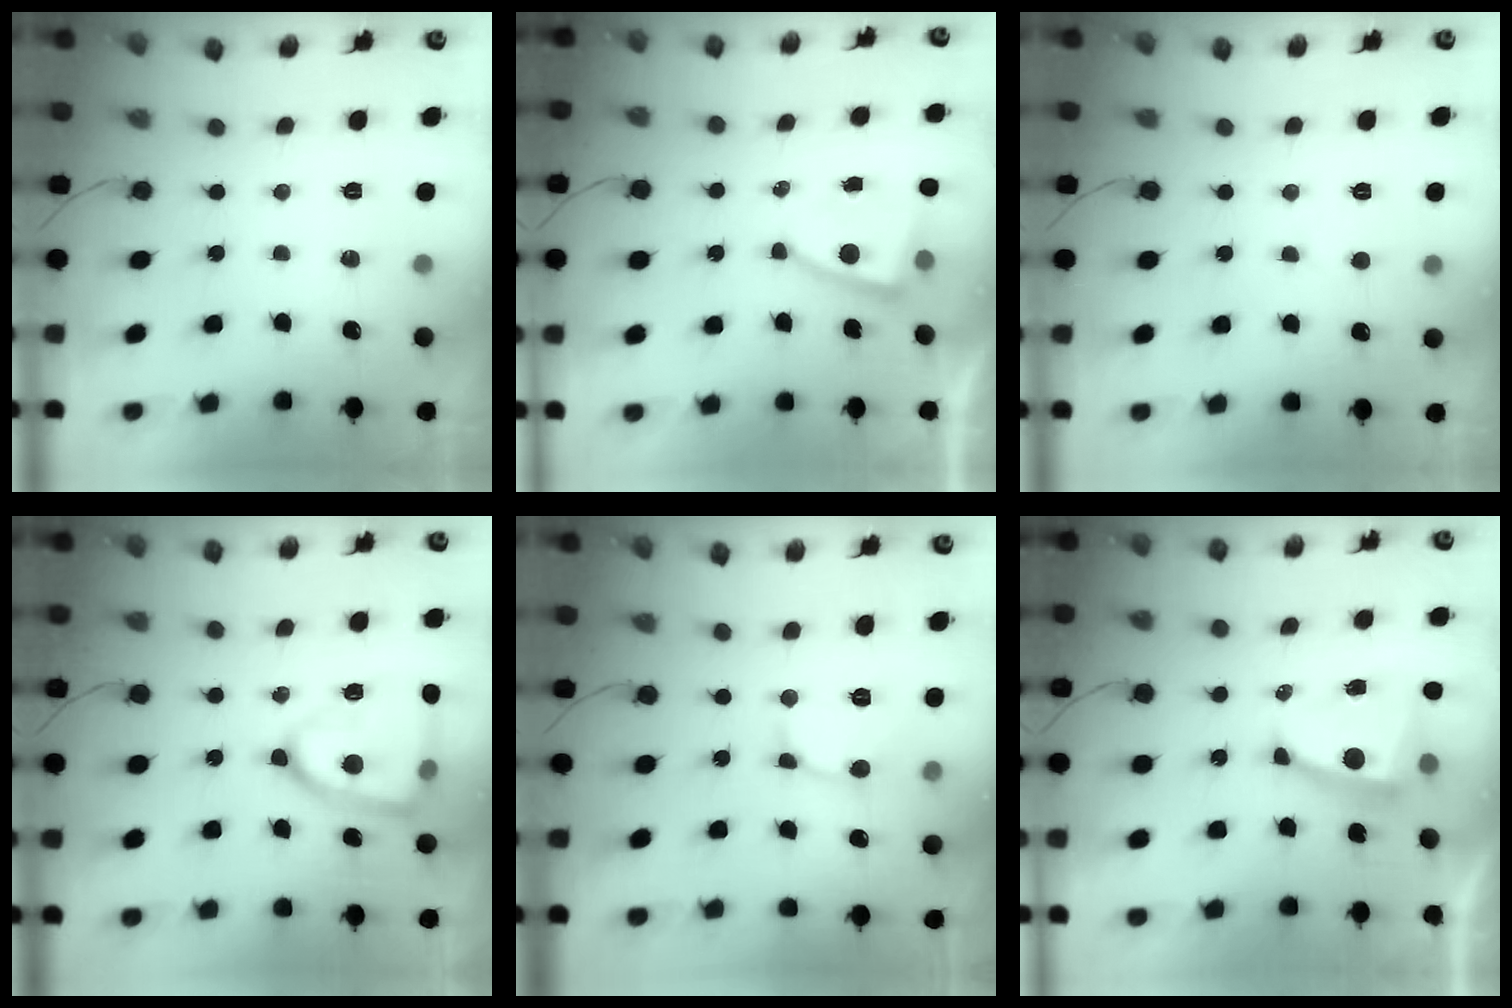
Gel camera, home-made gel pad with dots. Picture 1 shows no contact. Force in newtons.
{"total": 4.0, "press": 3.9, "slide": 0.5}
{"total": 1.3, "press": 1.3, "slide": 0.1}
{"total": 16.7, "press": 16.6, "slide": 1.2}
{"total": 2.7, "press": 2.7, "slide": 0.2}
{"total": 7.7, "press": 7.7, "slide": 0.5}